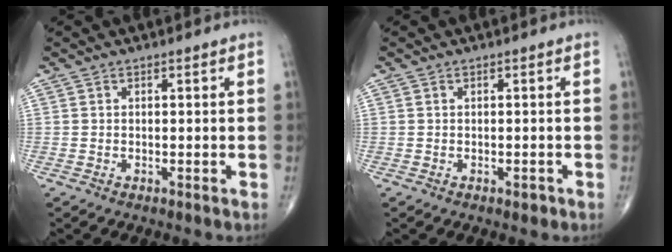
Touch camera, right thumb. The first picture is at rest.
{"total": 1.0, "force": [-0.4, 0.6, 0.7], "torque": [-0.007, -0.001, -0.005]}